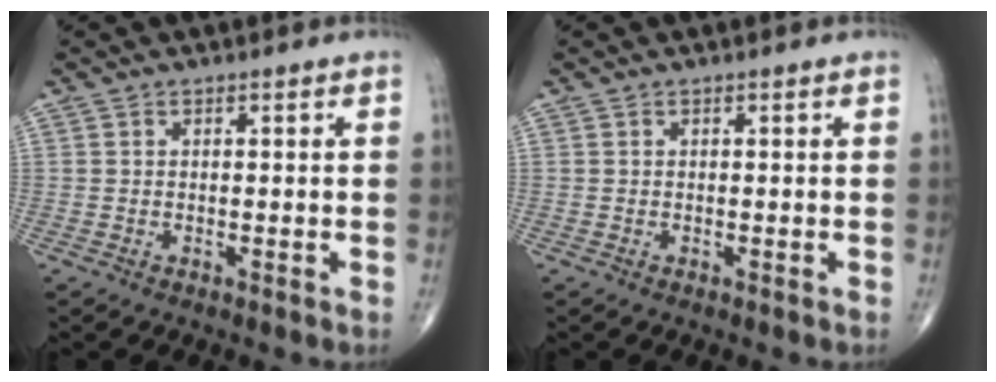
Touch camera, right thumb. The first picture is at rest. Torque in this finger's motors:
{"motor_torque": [0.00, 0.00, 0.00, 0.00, 0.00]}